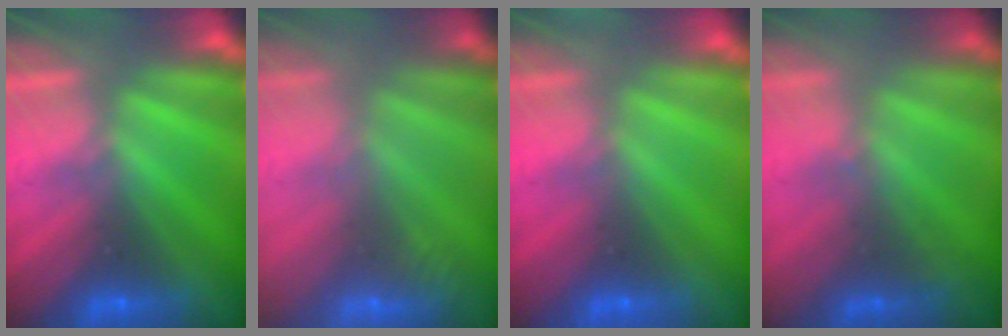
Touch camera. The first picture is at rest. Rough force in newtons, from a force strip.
{"total": 2.4}
{"total": 2.4}
{"total": 1.8}